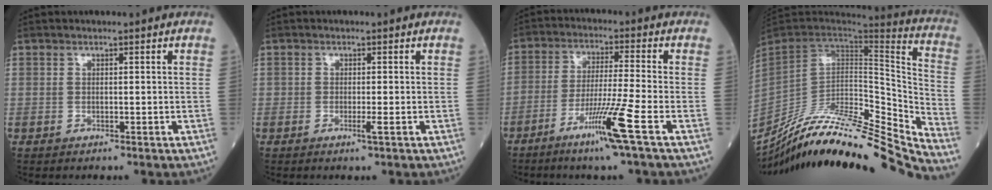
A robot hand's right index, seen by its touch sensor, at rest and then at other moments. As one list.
[{"total": 1.3, "force": [-0.5, -0.1, 1.2], "torque": [-0.022, -0.002, -0.011]}, {"total": 9.2, "force": [-4.9, -1.5, 7.7], "torque": [-0.144, -0.019, -0.096]}, {"total": 30.9, "force": [-28.0, 1.6, 12.8], "torque": [-0.164, -0.024, -0.428]}]